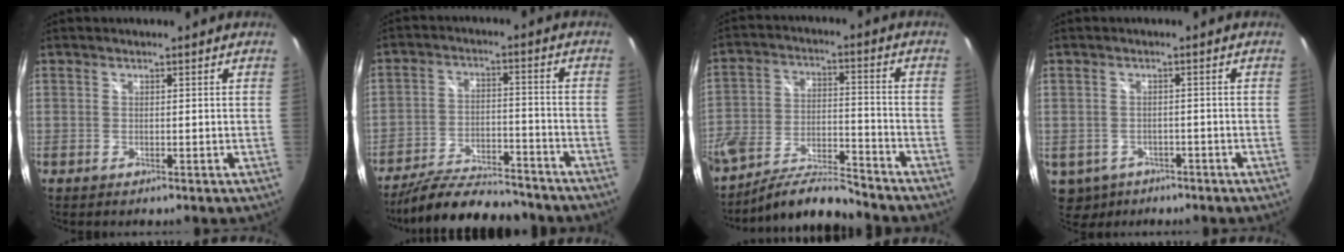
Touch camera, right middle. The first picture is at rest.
{"total": 15.7, "force": [-13.9, 3.7, 6.1], "torque": [-0.127, -0.007, -0.210]}
{"total": 10.9, "force": [-9.5, 2.6, 4.7], "torque": [-0.097, -0.002, -0.170]}
{"total": 8.0, "force": [-4.0, 6.2, 3.1], "torque": [-0.083, -0.017, -0.047]}